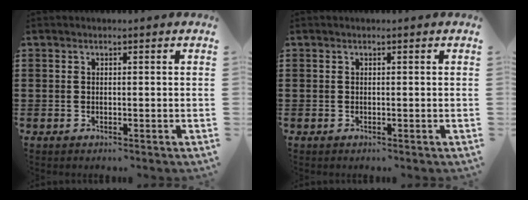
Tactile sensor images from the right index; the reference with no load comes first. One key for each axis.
{"total": 0.0}